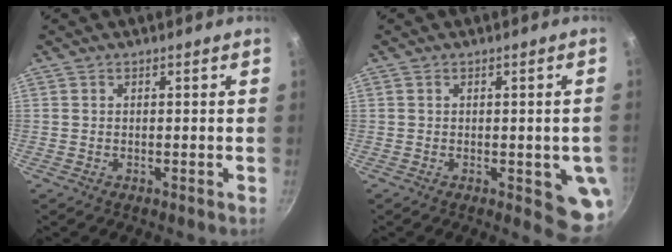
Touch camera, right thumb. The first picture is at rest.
{"total": 7.5, "force": [-1.3, 3.1, 6.7], "torque": [-0.050, -0.003, -0.013]}